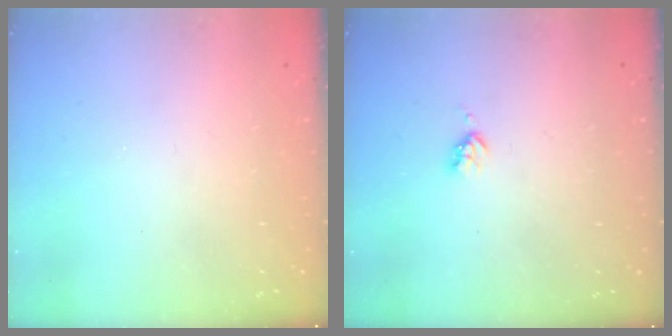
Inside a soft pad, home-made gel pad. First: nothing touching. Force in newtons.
{"total": 2.7, "press": 2.6, "slide": 0.5}